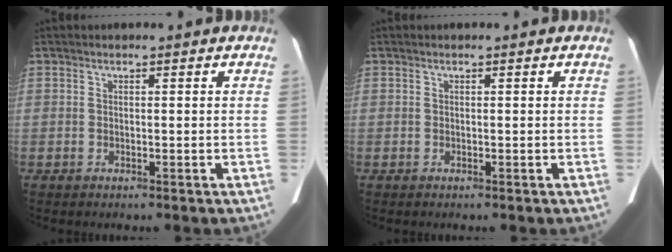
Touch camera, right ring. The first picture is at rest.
{"total": 0.0}